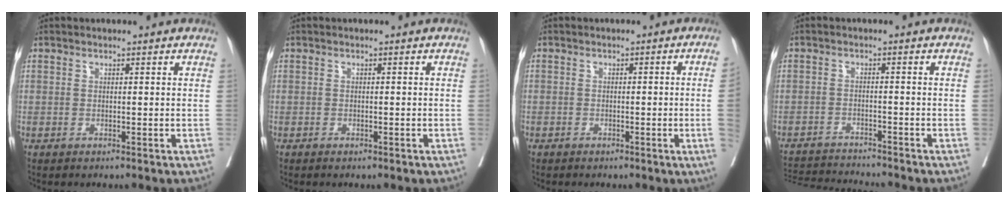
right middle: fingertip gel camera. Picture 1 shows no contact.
{"total": 1.0, "force": [-0.7, 0.4, 0.6], "torque": [-0.011, -0.001, -0.006]}
{"total": 3.1, "force": [-0.7, -0.6, 2.9], "torque": [-0.033, 0.001, -0.010]}
{"total": 8.5, "force": [-8.4, -0.4, 1.5], "torque": [-0.020, -0.003, -0.138]}